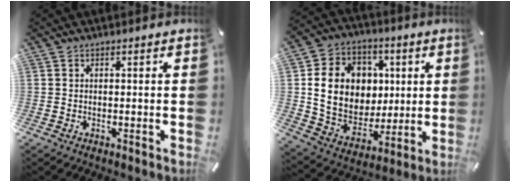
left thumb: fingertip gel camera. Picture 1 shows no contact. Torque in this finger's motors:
{"motor_torque": [0.71, 1.15, 0.61, -0.01, 0.47]}